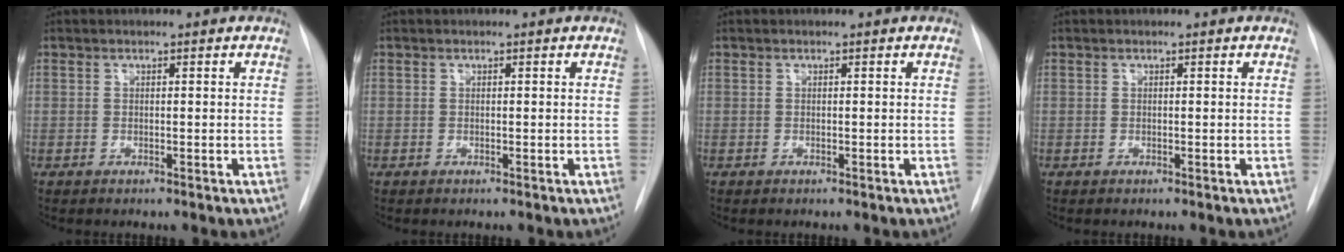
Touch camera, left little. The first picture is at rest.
{"total": 0.0}
{"total": 0.0}
{"total": 0.0}